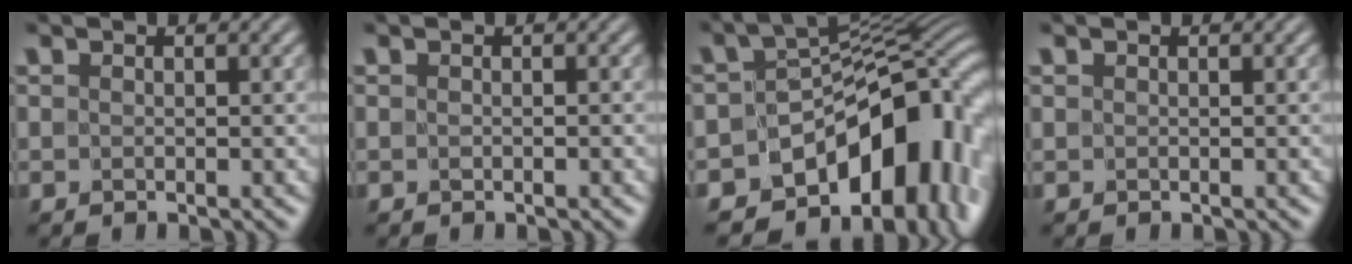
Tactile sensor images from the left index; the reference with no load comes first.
{"total": 0.0}
{"total": 13.9, "force": [-6.6, 8.6, 8.7], "torque": [-0.092, -0.009, -0.106]}
{"total": 0.0}